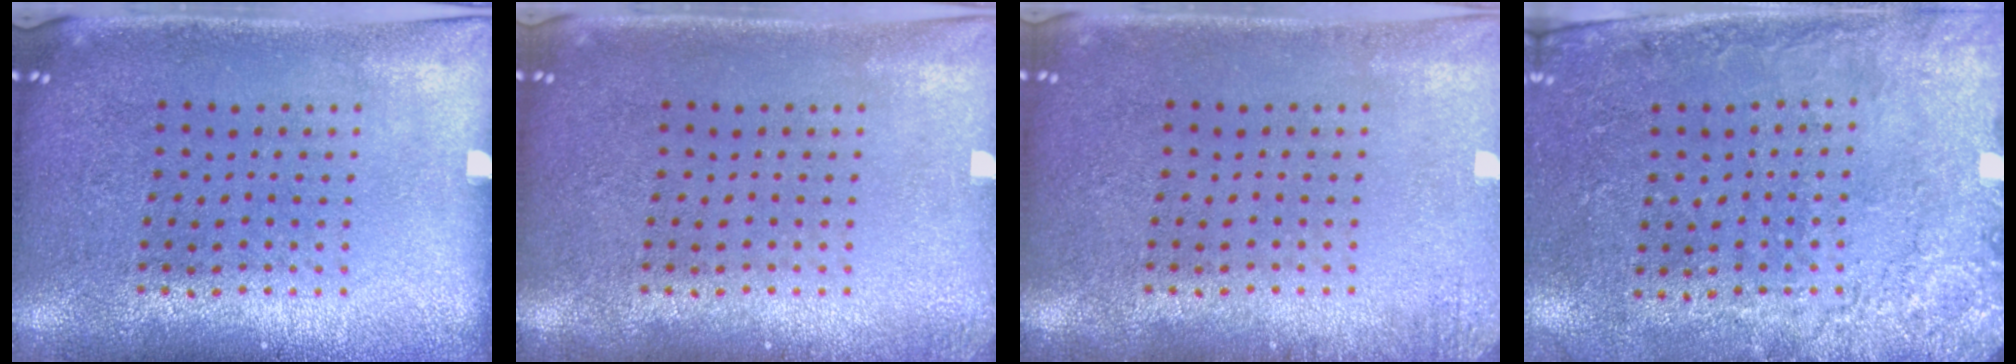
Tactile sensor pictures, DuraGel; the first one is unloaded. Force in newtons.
{"total": 0.6, "press": 0.6, "slide": 0.1}
{"total": 1.2, "press": 1.2, "slide": 0.2}
{"total": 2.7, "press": 2.2, "slide": 1.5}